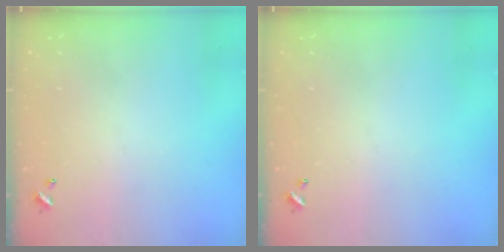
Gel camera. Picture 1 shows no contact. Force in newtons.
{"total": 0.0}